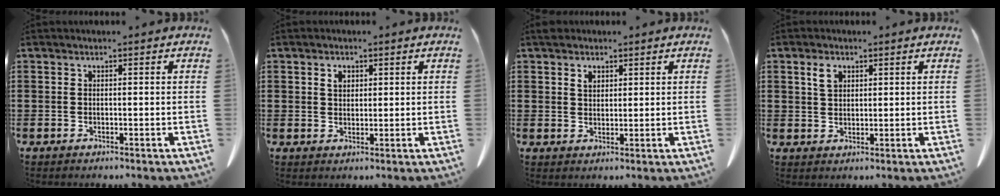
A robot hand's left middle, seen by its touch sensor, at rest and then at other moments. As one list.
[{"total": 2.0, "force": [1.0, 1.2, 1.2], "torque": [-0.019, 0.001, 0.017]}, {"total": 2.4, "force": [1.6, 1.4, 1.1], "torque": [-0.019, 0.001, 0.029]}, {"total": 2.9, "force": [1.6, 1.7, 1.8], "torque": [-0.034, 0.001, 0.028]}]